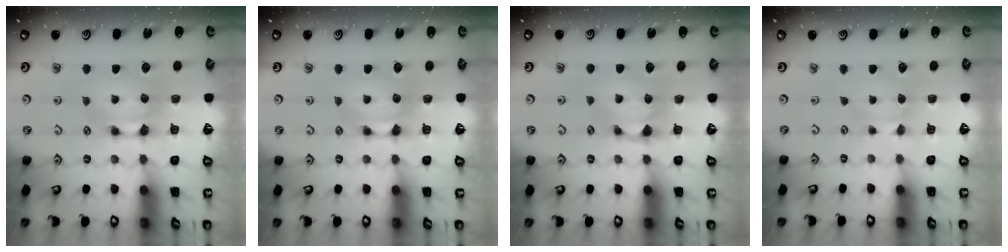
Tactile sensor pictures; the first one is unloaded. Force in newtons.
{"total": 0.0}
{"total": 0.8, "press": 0.2, "slide": 0.8}
{"total": 1.1, "press": 1.0, "slide": 0.6}